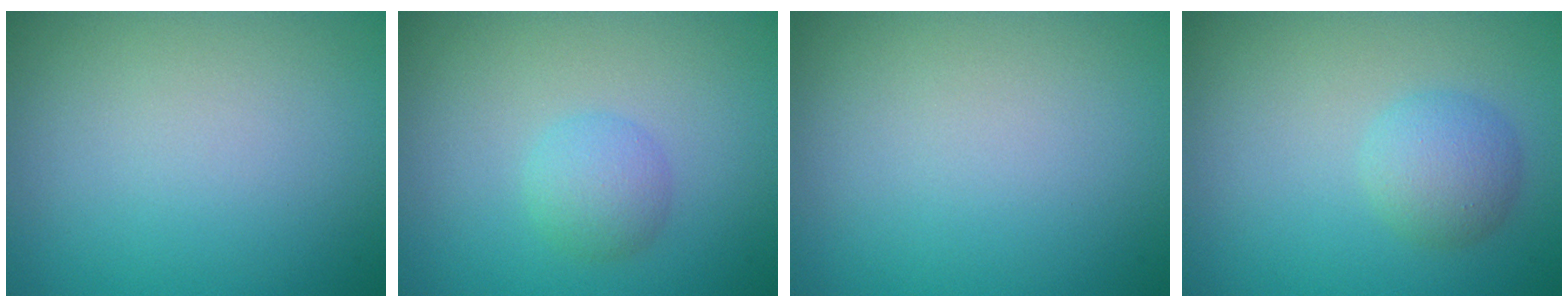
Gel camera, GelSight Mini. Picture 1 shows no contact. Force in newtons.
{"total": 2.0, "press": 2.0, "slide": 0.0}
{"total": 0.0}
{"total": 2.5, "press": 2.5, "slide": 0.1}